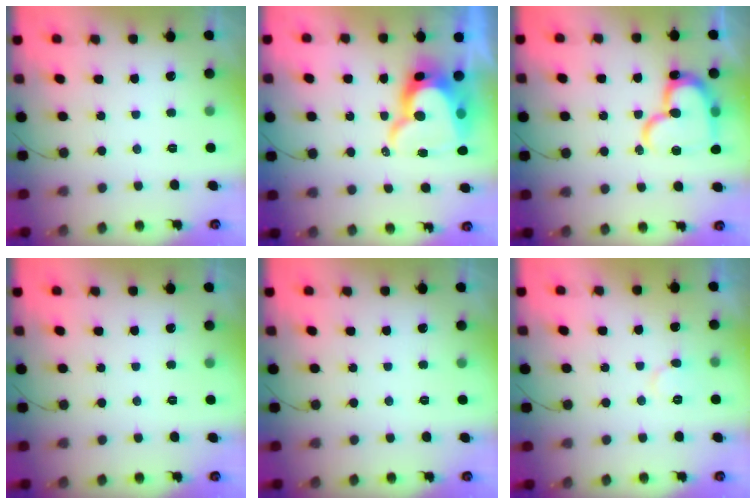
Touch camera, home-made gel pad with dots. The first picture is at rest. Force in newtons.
{"total": 17.8, "press": 17.7, "slide": 1.7}
{"total": 19.1, "press": 19.0, "slide": 1.9}
{"total": 0.0}
{"total": 0.0}
{"total": 6.1, "press": 6.1, "slide": 0.5}